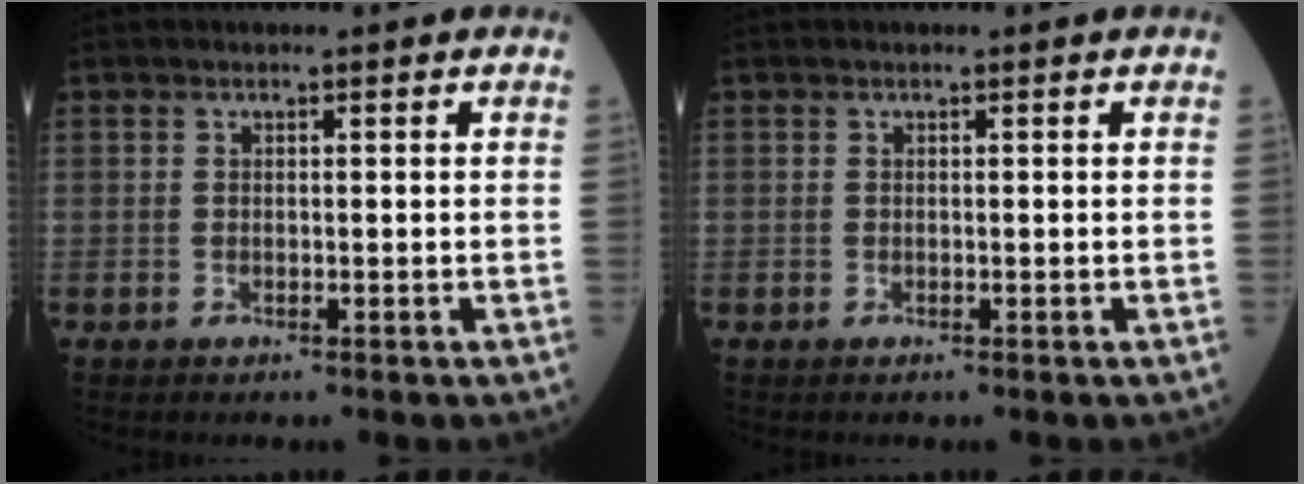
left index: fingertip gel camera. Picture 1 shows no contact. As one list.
[{"total": 0.0}]